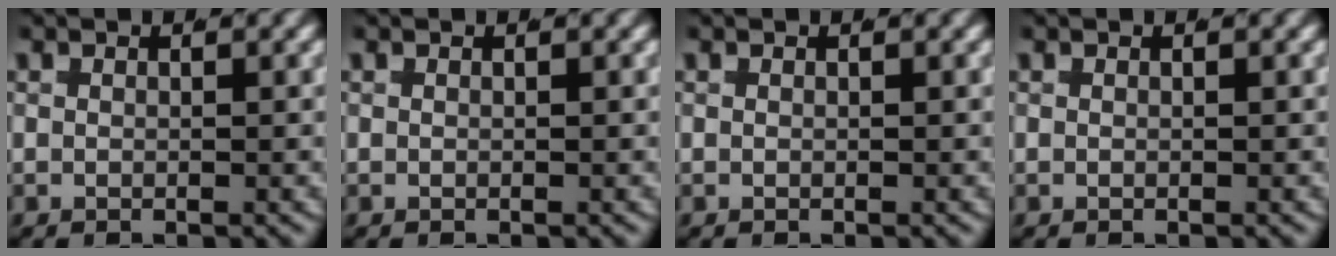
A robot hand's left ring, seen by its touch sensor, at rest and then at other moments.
{"total": 0.0}
{"total": 0.0}
{"total": 0.0}